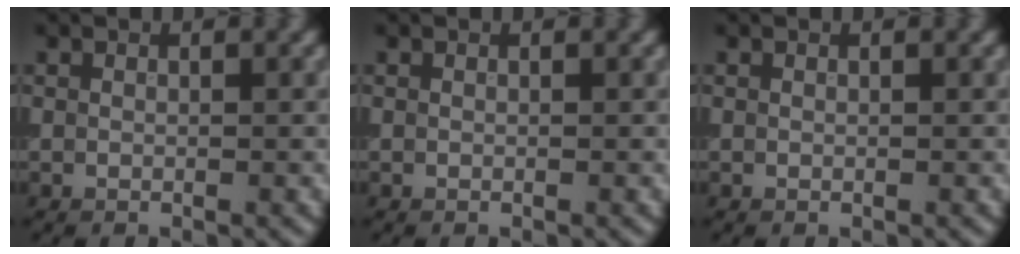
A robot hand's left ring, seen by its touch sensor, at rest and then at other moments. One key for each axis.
{"total": 0.0}
{"total": 0.0}